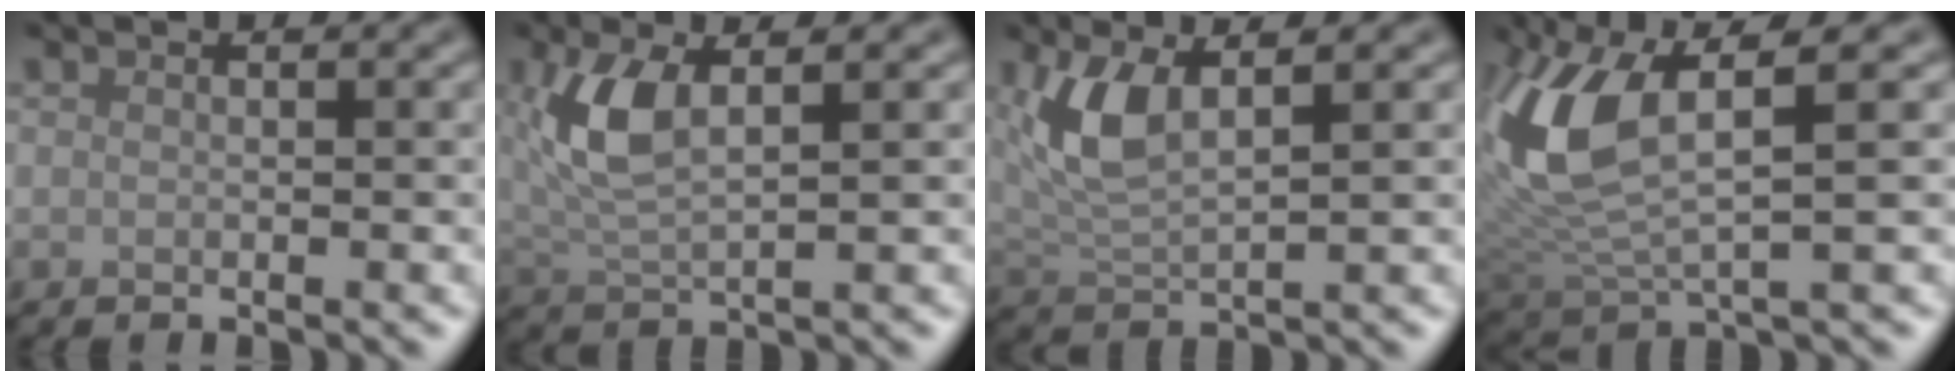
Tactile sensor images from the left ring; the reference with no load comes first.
{"total": 4.7, "force": [1.4, 1.8, 4.1], "torque": [-0.096, 0.004, 0.030]}
{"total": 4.3, "force": [1.7, 1.5, 3.6], "torque": [-0.086, -0.002, 0.037]}
{"total": 7.9, "force": [2.2, 2.9, 7.0], "torque": [-0.166, 0.000, 0.045]}